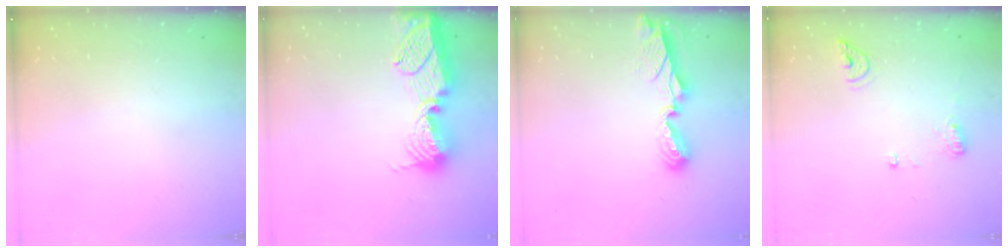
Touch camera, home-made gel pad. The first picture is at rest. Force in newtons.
{"total": 15.2, "press": 15.1, "slide": 1.3}
{"total": 8.3, "press": 8.3, "slide": 0.7}
{"total": 7.9, "press": 7.8, "slide": 1.1}